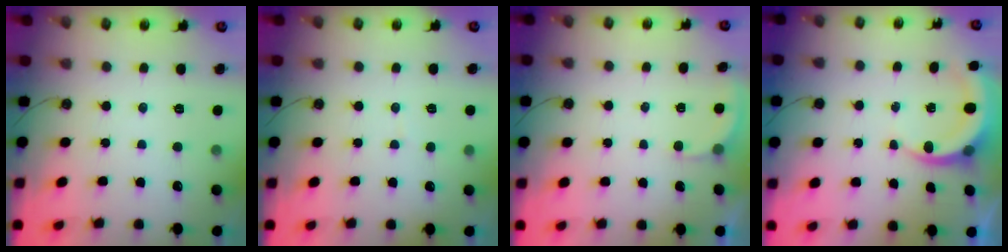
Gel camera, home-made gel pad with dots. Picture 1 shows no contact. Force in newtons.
{"total": 2.6, "press": 2.6, "slide": 0.2}
{"total": 2.1, "press": 2.1, "slide": 0.1}
{"total": 4.7, "press": 4.7, "slide": 0.2}